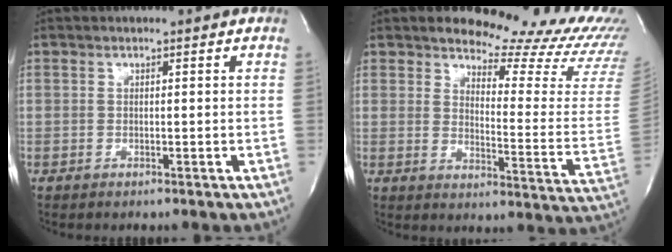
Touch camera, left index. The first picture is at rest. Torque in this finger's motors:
{"motor_torque": [1.10, -1.04, 0.14, 0.02]}